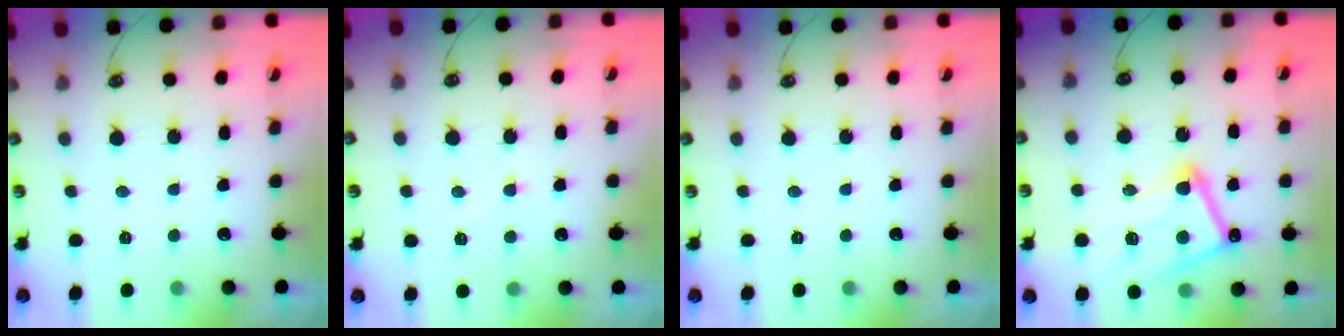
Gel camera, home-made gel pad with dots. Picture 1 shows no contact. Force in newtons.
{"total": 5.4, "press": 5.4, "slide": 0.5}
{"total": 0.0}
{"total": 12.9, "press": 12.9, "slide": 0.2}